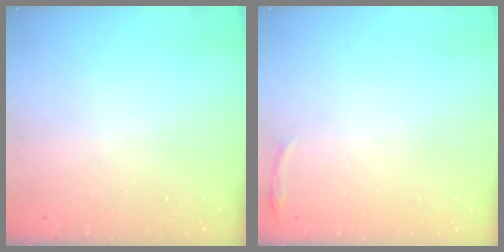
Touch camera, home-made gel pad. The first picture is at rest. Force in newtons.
{"total": 3.0, "press": 1.9, "slide": 2.3}